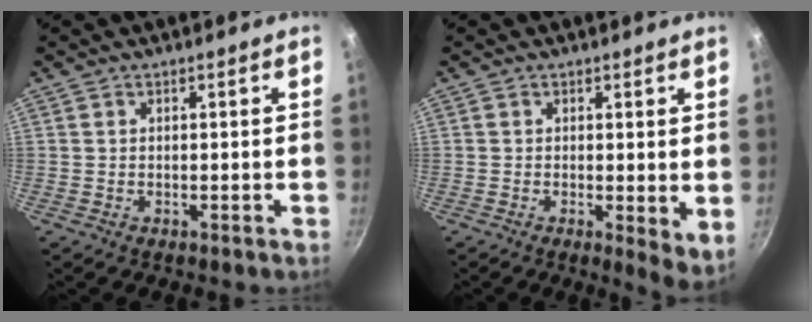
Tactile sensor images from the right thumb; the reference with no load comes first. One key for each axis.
{"total": 5.2, "fx": 0.1, "fy": 1.8, "fz": 4.9, "tx": -0.062, "ty": -0.018, "tz": 0.000}